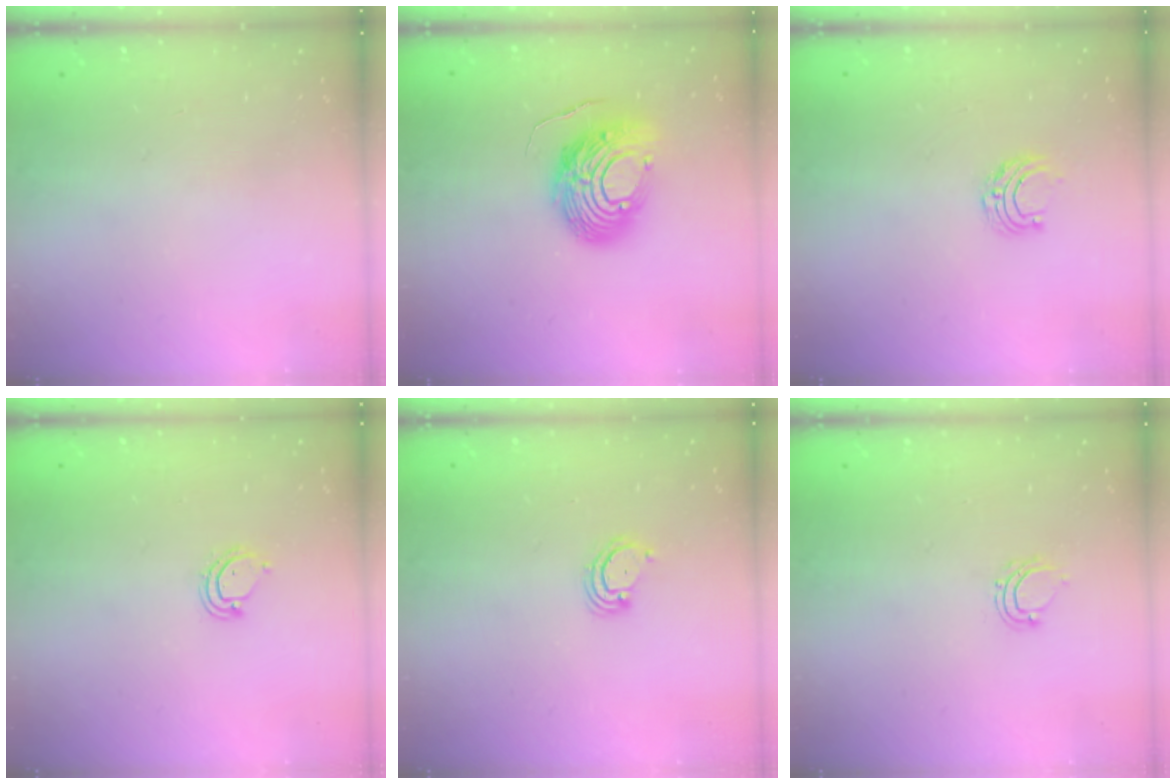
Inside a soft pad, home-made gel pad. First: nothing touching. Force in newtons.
{"total": 12.4, "press": 12.3, "slide": 1.1}
{"total": 5.0, "press": 5.0, "slide": 0.4}
{"total": 5.2, "press": 5.2, "slide": 0.2}
{"total": 2.9, "press": 2.9, "slide": 0.3}
{"total": 4.5, "press": 4.4, "slide": 0.6}